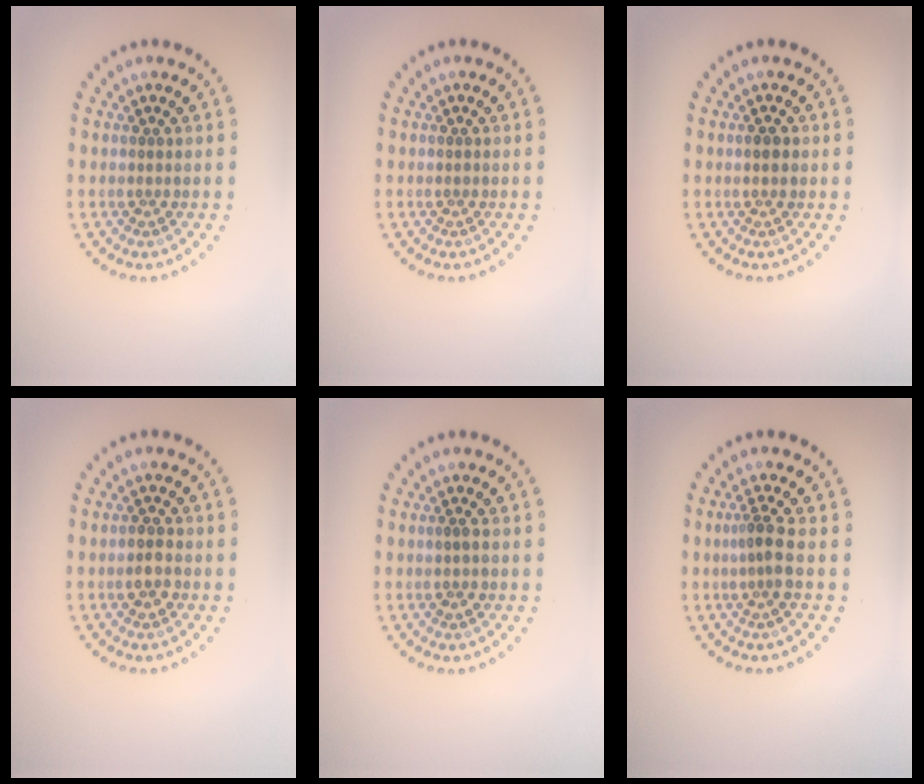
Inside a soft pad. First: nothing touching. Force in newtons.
{"total": 0.0}
{"total": 1.5, "press": 1.5, "slide": 0.1}
{"total": 1.8, "press": 1.8, "slide": 0.2}
{"total": 1.1, "press": 1.1, "slide": 0.2}
{"total": 2.2, "press": 1.7, "slide": 1.4}